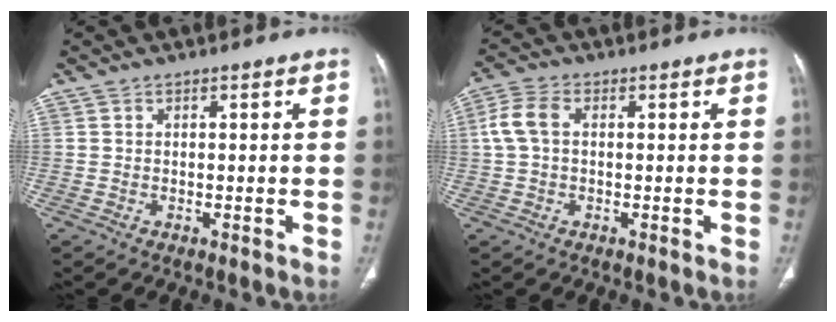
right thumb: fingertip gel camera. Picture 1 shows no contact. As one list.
[{"total": 5.1, "force": [0.6, 3.2, 3.9], "torque": [-0.094, 0.015, 0.009]}]